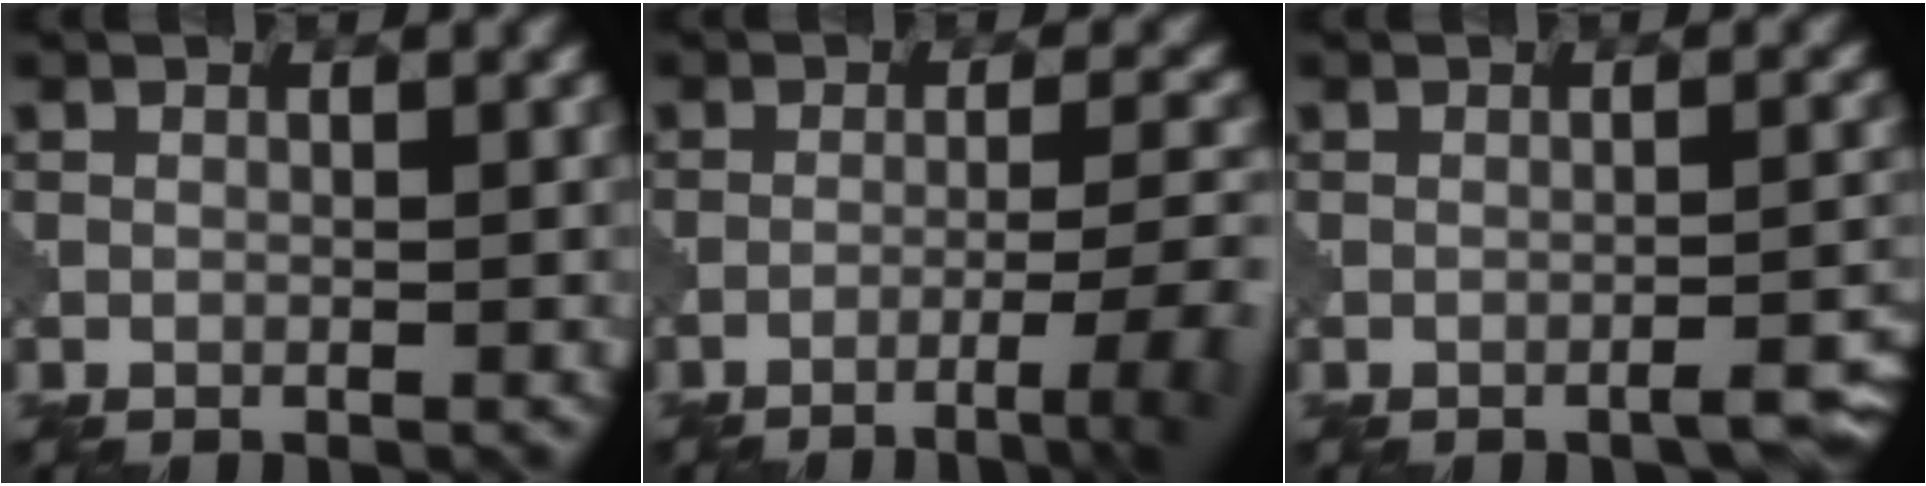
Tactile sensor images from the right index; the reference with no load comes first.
{"total": 7.1, "force": [-4.3, 1.3, 5.5], "torque": [-0.077, 0.001, -0.053]}
{"total": 3.2, "force": [-2.1, 0.8, 2.2], "torque": [-0.024, 0.006, -0.032]}